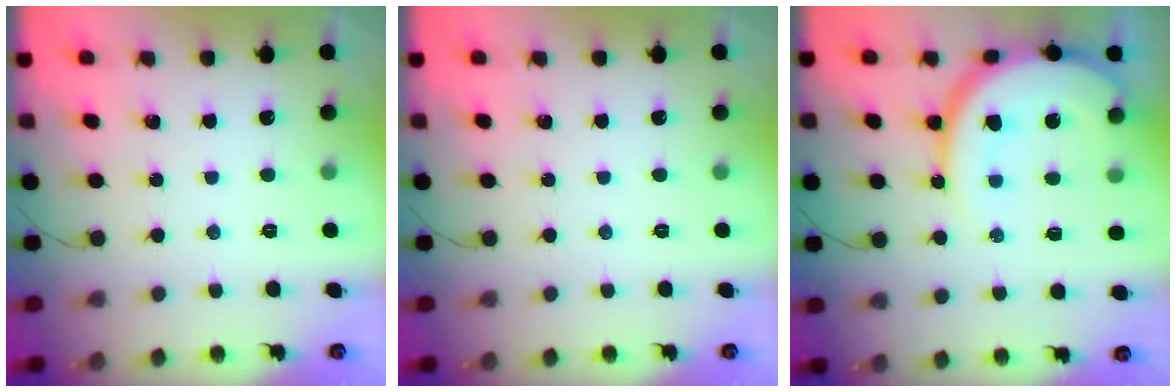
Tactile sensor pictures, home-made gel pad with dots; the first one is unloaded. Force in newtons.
{"total": 0.0}
{"total": 13.6, "press": 13.5, "slide": 1.6}